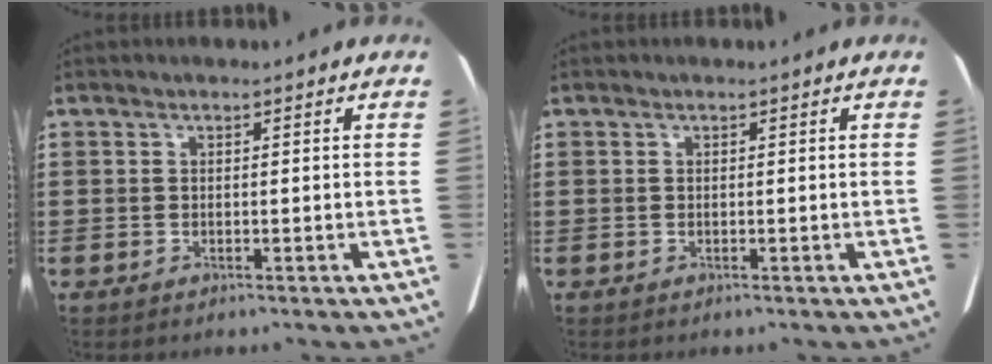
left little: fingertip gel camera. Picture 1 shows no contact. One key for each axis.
{"total": 0.0}